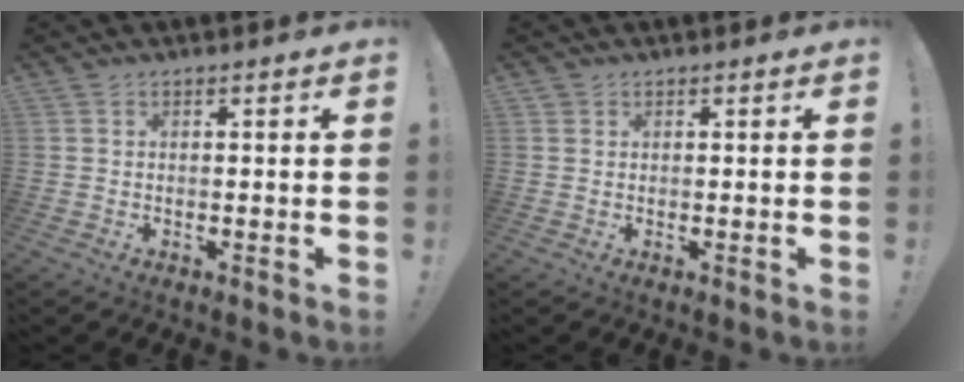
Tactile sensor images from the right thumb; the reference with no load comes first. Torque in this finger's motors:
{"motor_torque": [-0.08, 0.39, 0.25, -0.13, -0.06]}